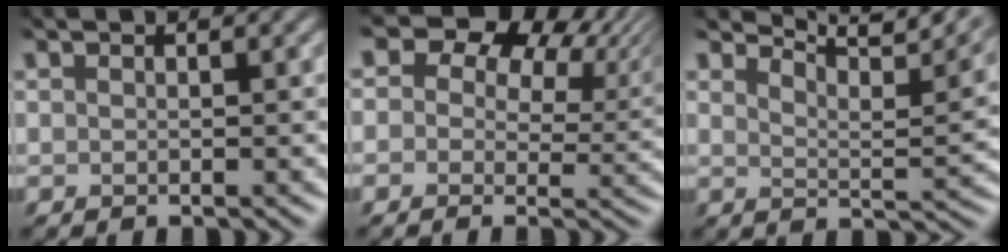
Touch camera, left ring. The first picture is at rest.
{"total": 9.6, "force": [4.3, 6.5, 5.7], "torque": [-0.070, -0.008, 0.063]}
{"total": 6.6, "force": [5.3, 1.7, 3.5], "torque": [-0.066, -0.008, 0.074]}